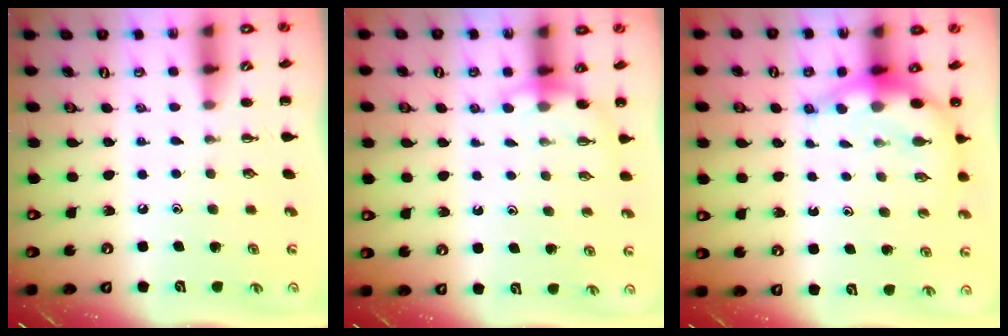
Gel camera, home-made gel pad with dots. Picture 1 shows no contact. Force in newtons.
{"total": 5.6, "press": 5.4, "slide": 1.3}
{"total": 6.6, "press": 6.4, "slide": 1.6}